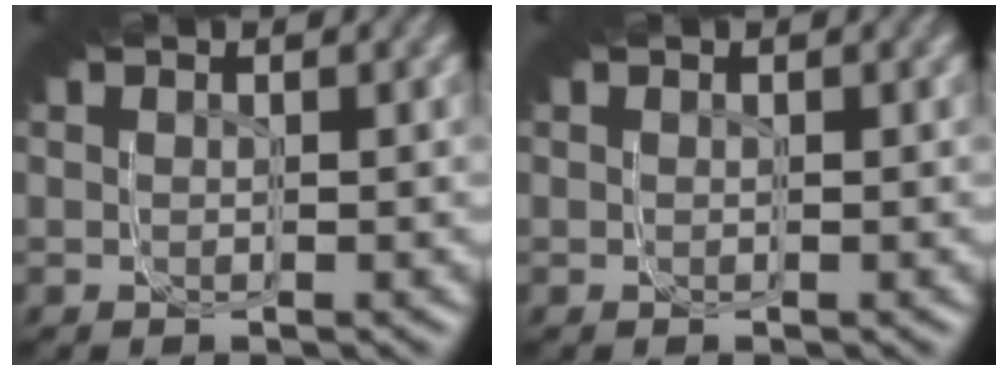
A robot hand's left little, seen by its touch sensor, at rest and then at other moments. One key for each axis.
{"total": 0.0}